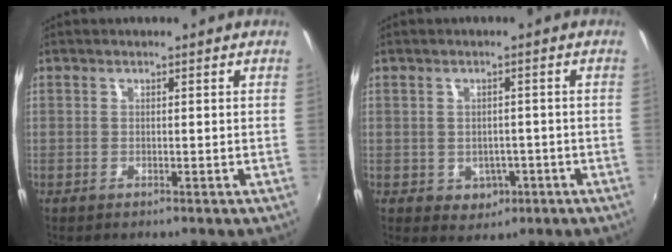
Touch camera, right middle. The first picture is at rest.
{"total": 4.0, "force": [-1.2, 3.5, 1.5], "torque": [-0.034, 0.004, 0.000]}